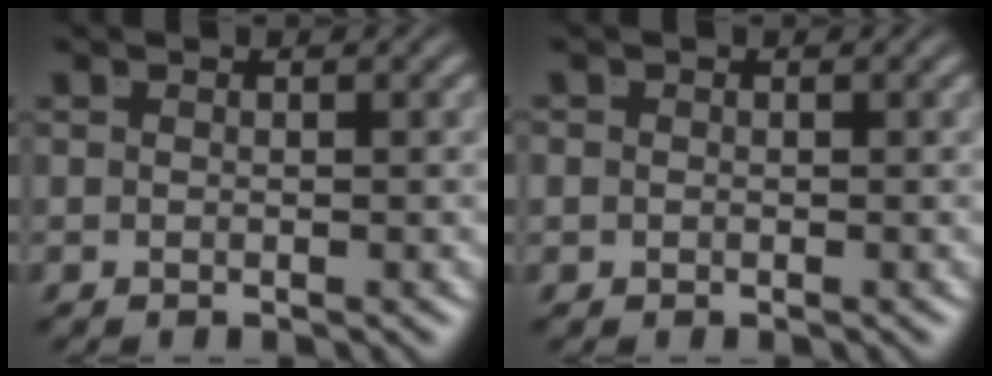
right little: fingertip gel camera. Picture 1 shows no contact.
{"total": 0.7, "force": [-0.1, 0.7, 0.2], "torque": [-0.009, -0.008, 0.001]}